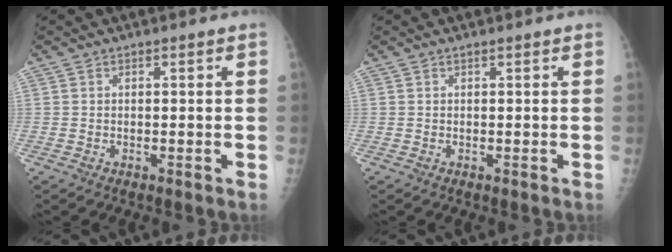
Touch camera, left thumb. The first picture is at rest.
{"total": 0.0}